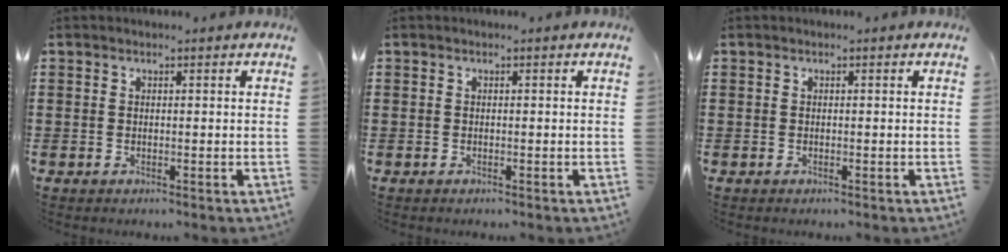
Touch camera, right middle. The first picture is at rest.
{"total": 0.0}
{"total": 0.0}